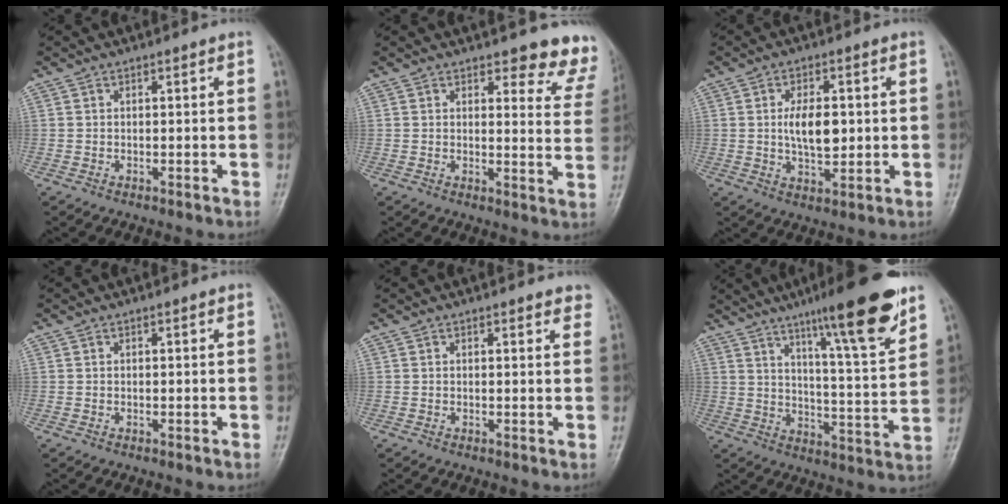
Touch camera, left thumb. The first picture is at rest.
{"total": 9.3, "force": [8.5, 2.9, 2.4], "torque": [0.018, -0.063, 0.066]}
{"total": 7.5, "force": [0.6, 3.9, 6.4], "torque": [-0.102, -0.007, 0.010]}
{"total": 0.0}
{"total": 2.7, "force": [2.2, 1.0, 1.1], "torque": [0.007, -0.003, 0.015]}
{"total": 18.1, "force": [11.7, 2.3, 13.6], "torque": [-0.183, -0.061, 0.179]}